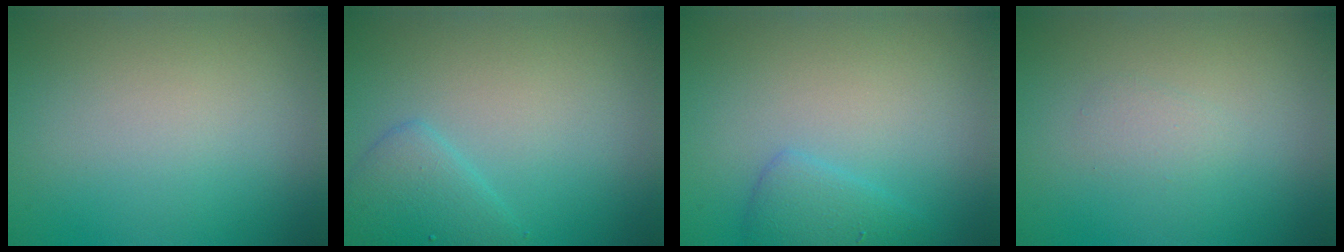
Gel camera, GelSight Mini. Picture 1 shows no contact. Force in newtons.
{"total": 2.6, "press": 2.6, "slide": 0.2}
{"total": 2.0, "press": 2.0, "slide": 0.2}
{"total": 0.9, "press": 0.9, "slide": 0.0}